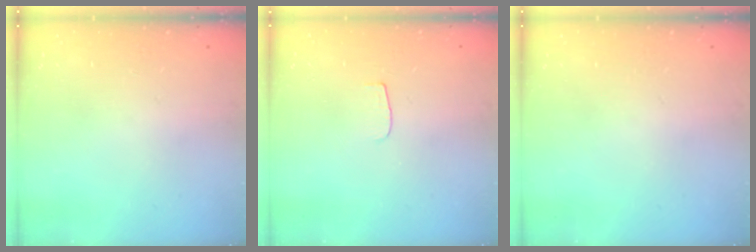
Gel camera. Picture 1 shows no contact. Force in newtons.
{"total": 3.0, "press": 3.0, "slide": 0.4}
{"total": 0.0}